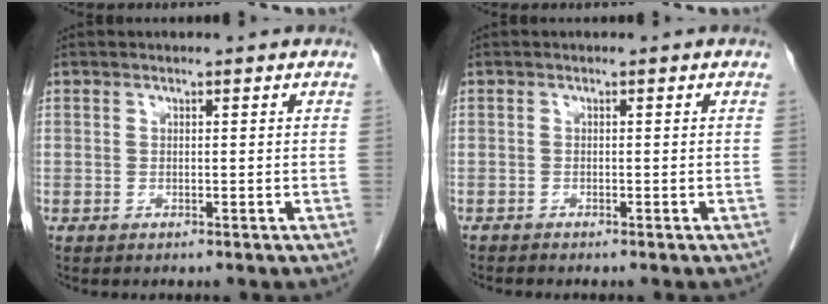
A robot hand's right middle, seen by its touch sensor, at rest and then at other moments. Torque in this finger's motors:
{"motor_torque": [-0.04, -0.01, 0.00, 0.01]}